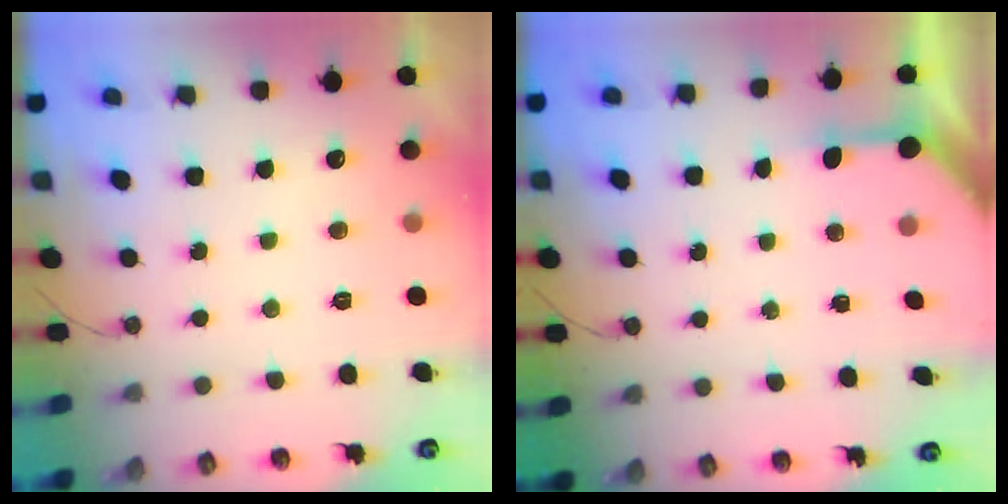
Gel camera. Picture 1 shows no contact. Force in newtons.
{"total": 5.1, "press": 5.1, "slide": 0.4}